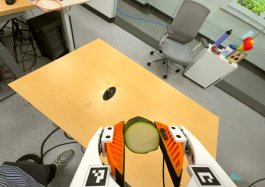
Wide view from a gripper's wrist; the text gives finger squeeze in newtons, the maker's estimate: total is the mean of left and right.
{"total": 11.4, "left": 11.1, "right": 11.8}